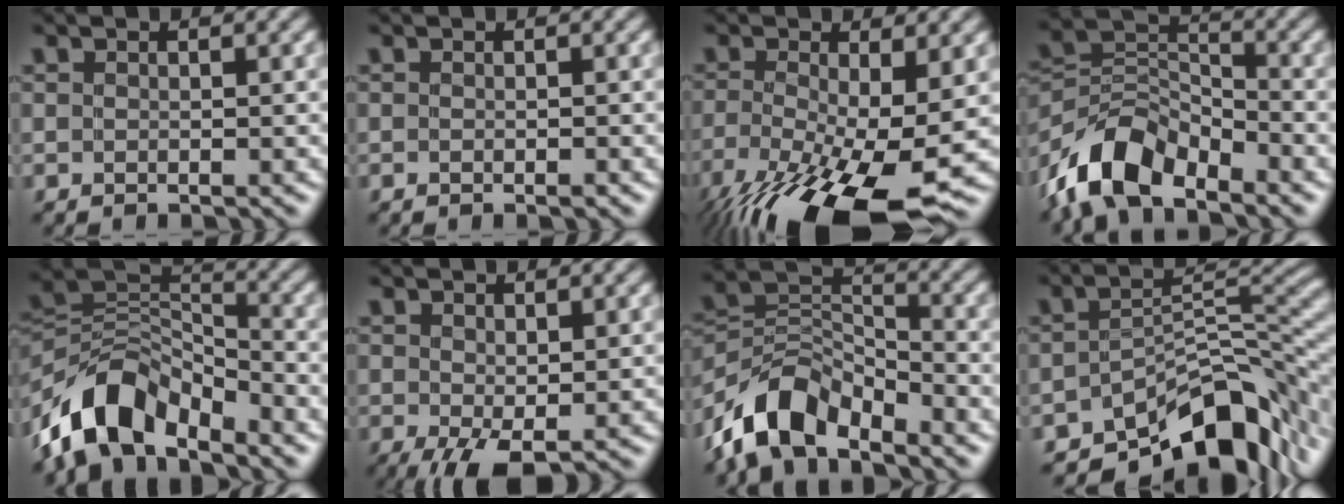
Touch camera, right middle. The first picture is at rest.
{"total": 0.6, "force": [-0.3, 0.2, 0.5], "torque": [-0.006, -0.002, -0.002]}
{"total": 12.9, "force": [-6.1, 4.3, 10.5], "torque": [-0.201, -0.041, -0.101]}
{"total": 8.0, "force": [-5.8, 3.8, 3.9], "torque": [-0.073, 0.005, -0.124]}
{"total": 8.6, "force": [-6.1, 4.3, 4.3], "torque": [-0.074, 0.006, -0.122]}
{"total": 3.8, "force": [-1.1, 2.3, 2.8], "torque": [-0.070, -0.012, -0.015]}
{"total": 7.7, "force": [-5.8, 3.7, 3.5], "torque": [-0.061, 0.004, -0.123]}
{"total": 9.0, "force": [-6.2, 3.3, 5.6], "torque": [-0.068, 0.008, -0.106]}